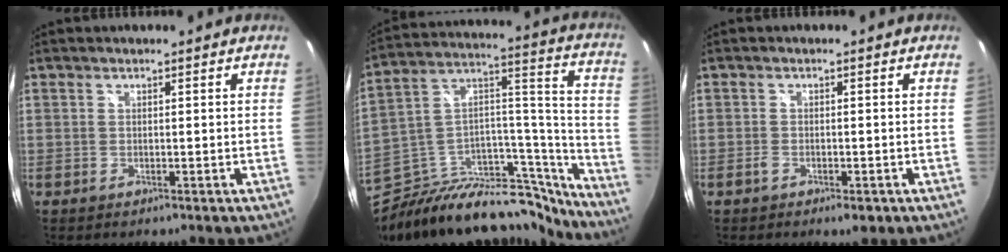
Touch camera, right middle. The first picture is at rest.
{"total": 30.9, "force": [-27.5, 8.3, 11.4], "torque": [-0.143, 0.032, -0.420]}
{"total": 3.1, "force": [-1.9, 1.5, 1.9], "torque": [-0.040, -0.004, -0.033]}